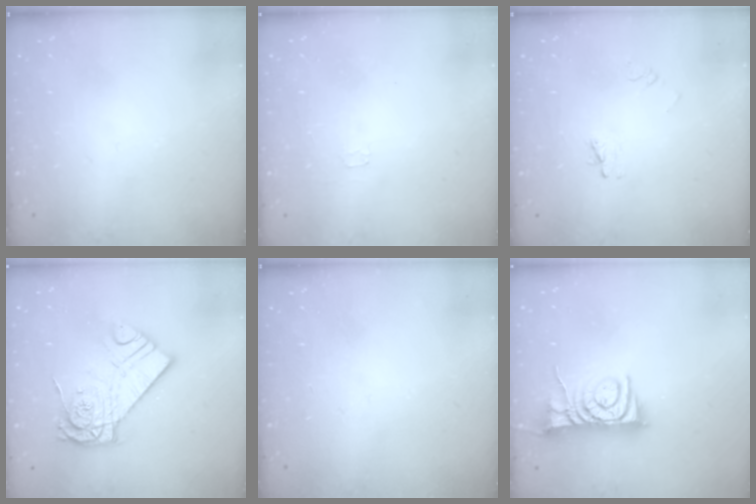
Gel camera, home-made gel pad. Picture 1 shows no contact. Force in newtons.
{"total": 2.4, "press": 2.4, "slide": 0.4}
{"total": 2.9, "press": 2.9, "slide": 0.3}
{"total": 14.1, "press": 14.1, "slide": 1.3}
{"total": 0.0}
{"total": 8.6, "press": 8.6, "slide": 0.3}